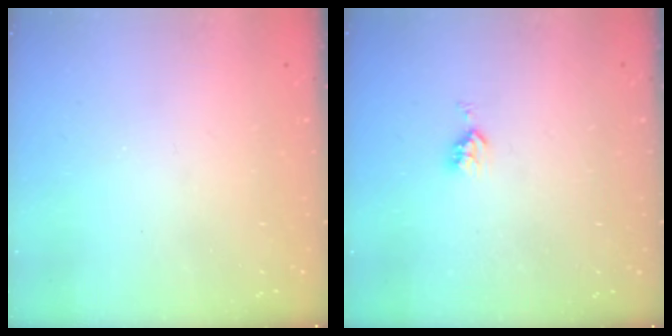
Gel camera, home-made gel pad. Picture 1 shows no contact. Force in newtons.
{"total": 4.4, "press": 4.3, "slide": 0.6}